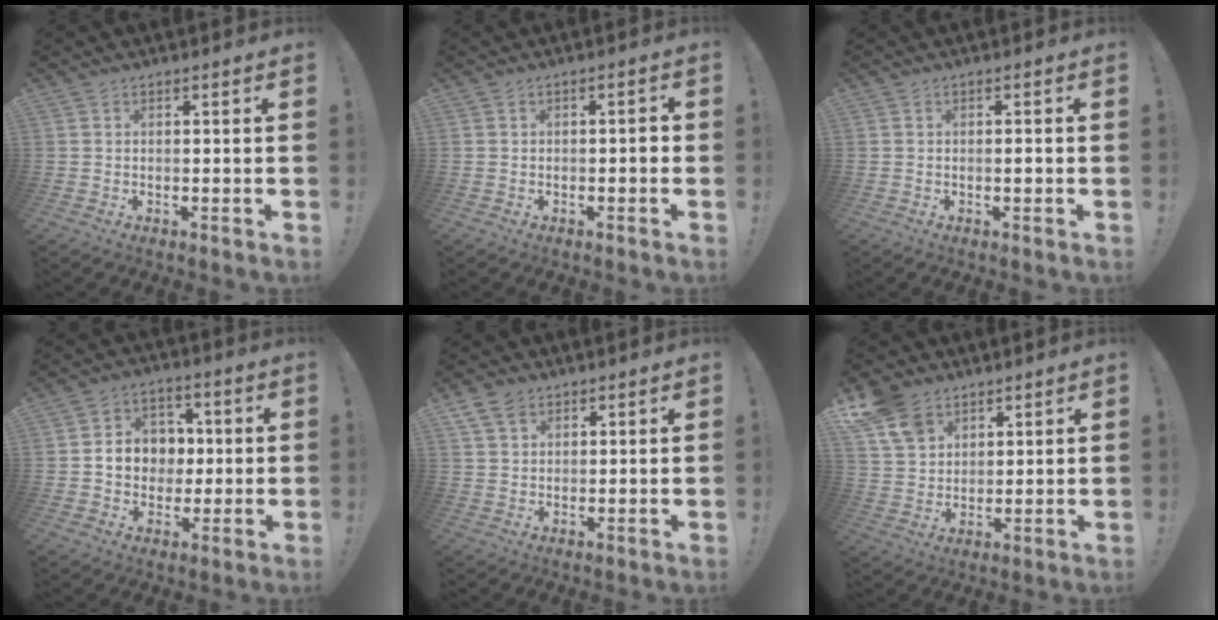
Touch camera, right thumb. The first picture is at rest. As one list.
[{"total": 1.9, "force": [-0.9, 0.6, 1.5], "torque": [-0.027, 0.007, -0.016]}, {"total": 1.1, "force": [-0.5, 0.0, 1.0], "torque": [-0.009, -0.002, -0.010]}, {"total": 10.3, "force": [0.3, 9.4, 4.3], "torque": [-0.055, 0.009, 0.015]}, {"total": 5.8, "force": [3.6, 3.8, 2.5], "torque": [-0.048, -0.010, 0.071]}, {"total": 11.5, "force": [7.2, 7.7, 4.5], "torque": [-0.085, -0.032, 0.145]}]